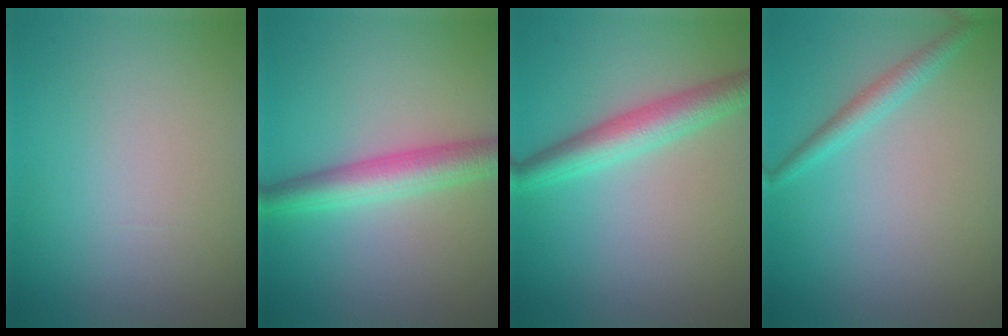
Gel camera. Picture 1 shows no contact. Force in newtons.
{"total": 4.5, "press": 4.5, "slide": 0.1}
{"total": 4.4, "press": 4.4, "slide": 0.1}
{"total": 1.9, "press": 1.9, "slide": 0.1}